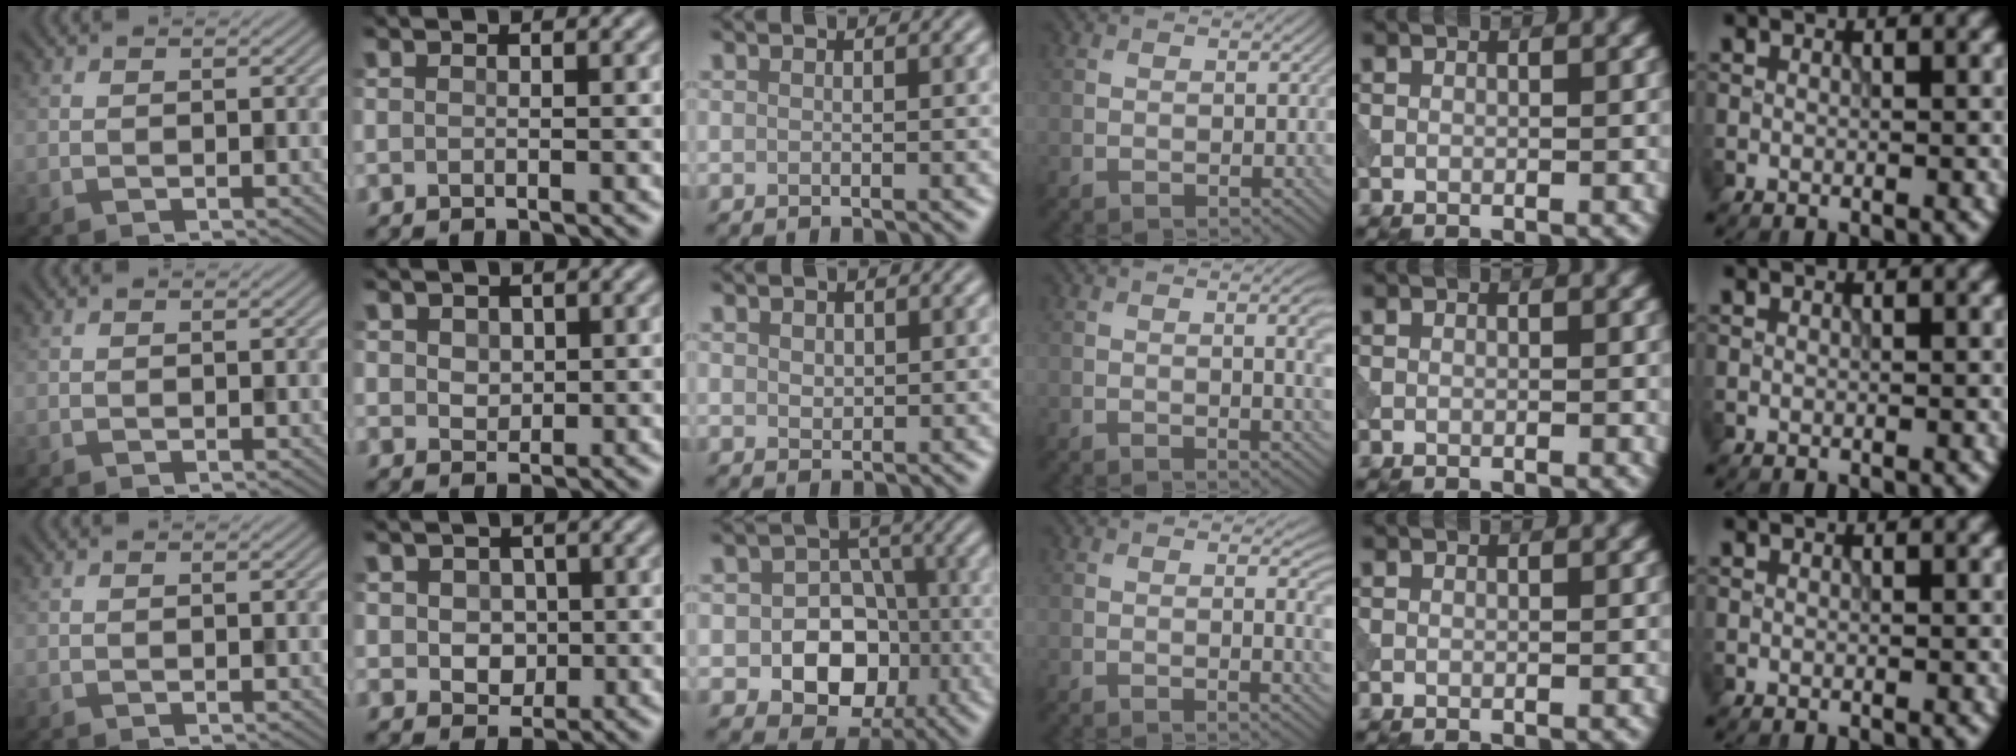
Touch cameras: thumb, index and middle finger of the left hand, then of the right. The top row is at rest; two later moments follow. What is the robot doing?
{"motion": "dispense", "object": "syringe"}